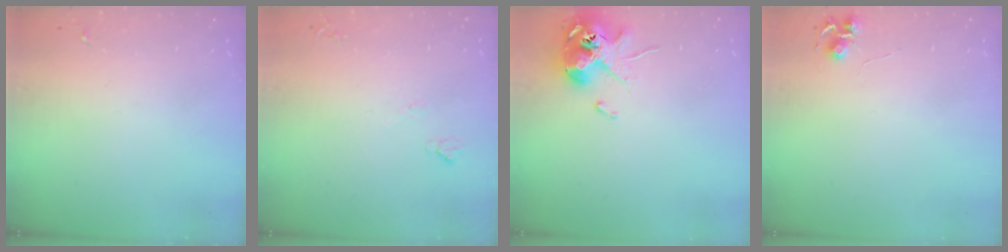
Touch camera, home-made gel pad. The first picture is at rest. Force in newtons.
{"total": 4.0, "press": 4.0, "slide": 0.6}
{"total": 11.6, "press": 11.4, "slide": 2.1}
{"total": 5.9, "press": 5.9, "slide": 0.5}